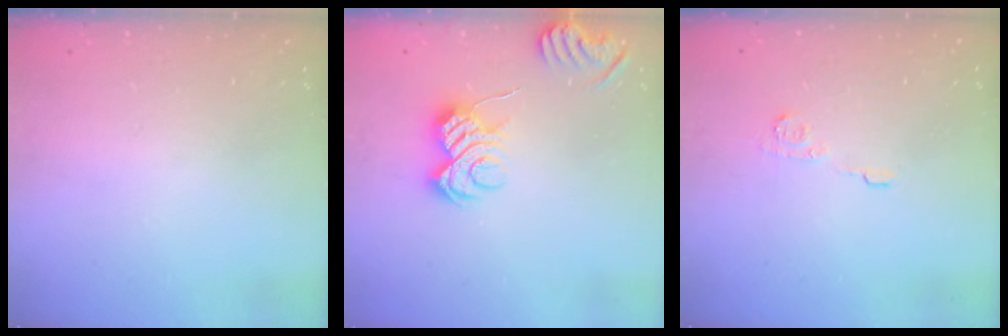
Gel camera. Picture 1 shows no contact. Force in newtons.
{"total": 10.3, "press": 10.3, "slide": 0.7}
{"total": 4.9, "press": 4.9, "slide": 0.2}